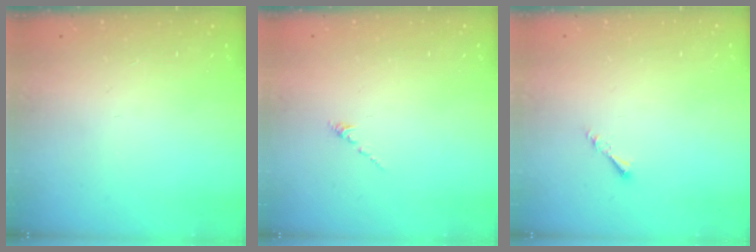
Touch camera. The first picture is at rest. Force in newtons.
{"total": 0.0}
{"total": 1.1, "press": 1.0, "slide": 0.3}